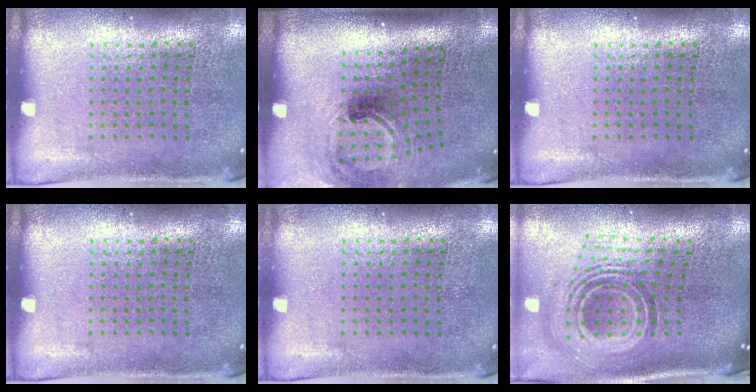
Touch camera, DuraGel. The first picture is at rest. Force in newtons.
{"total": 1.5, "press": 1.2, "slide": 1.0}
{"total": 0.0}
{"total": 0.0}
{"total": 0.0}
{"total": 2.1, "press": 1.5, "slide": 1.5}